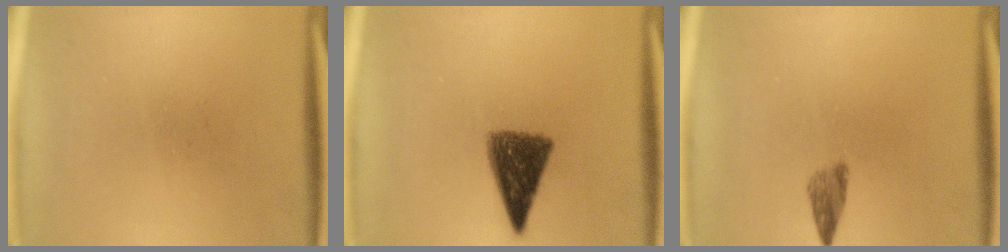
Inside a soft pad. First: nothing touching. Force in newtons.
{"total": 9.0}
{"total": 2.1}